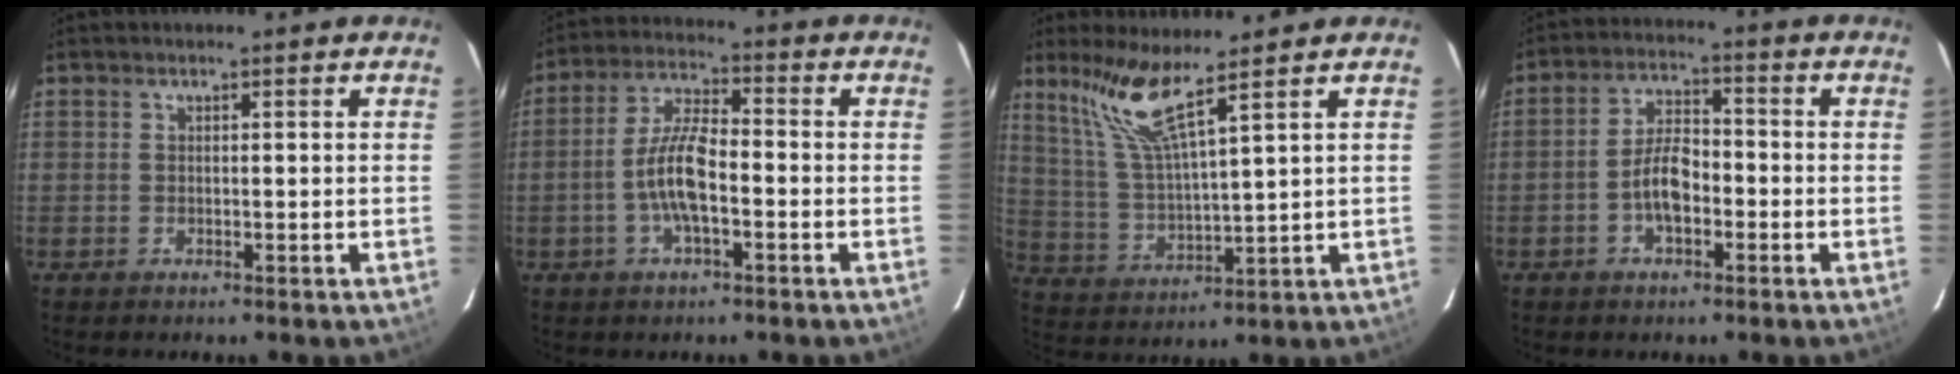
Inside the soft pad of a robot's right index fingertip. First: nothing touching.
{"total": 8.1, "force": [-2.5, 2.1, 7.4], "torque": [-0.153, 0.008, -0.050]}
{"total": 9.3, "force": [6.8, -0.2, 6.4], "torque": [-0.122, 0.003, 0.147]}
{"total": 6.0, "force": [-2.3, 2.6, 4.9], "torque": [-0.101, 0.013, -0.041]}